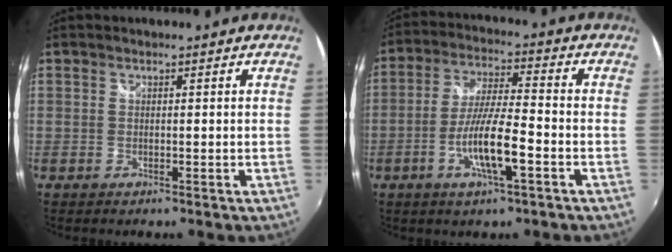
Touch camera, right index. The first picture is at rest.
{"total": 10.2, "force": [-4.0, 1.3, 9.3], "torque": [-0.184, -0.004, -0.073]}